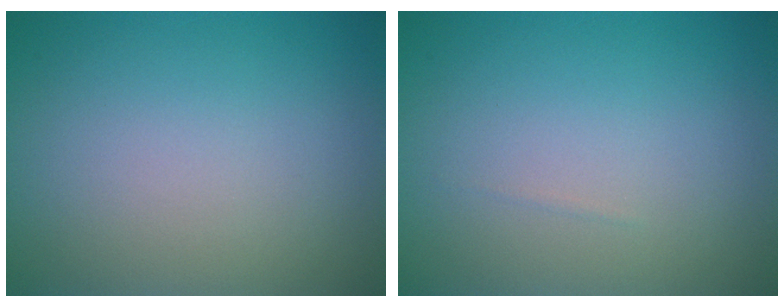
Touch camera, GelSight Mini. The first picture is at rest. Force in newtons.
{"total": 0.0}